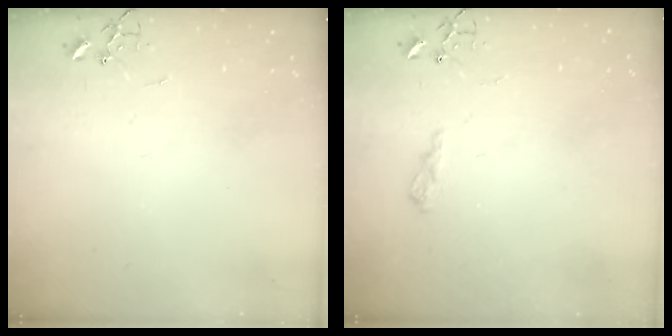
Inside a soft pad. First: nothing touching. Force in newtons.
{"total": 9.8, "press": 9.7, "slide": 1.0}